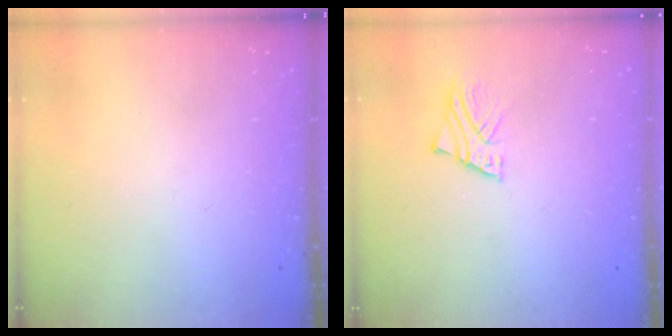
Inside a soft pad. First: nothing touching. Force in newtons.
{"total": 2.3, "press": 2.3, "slide": 0.2}